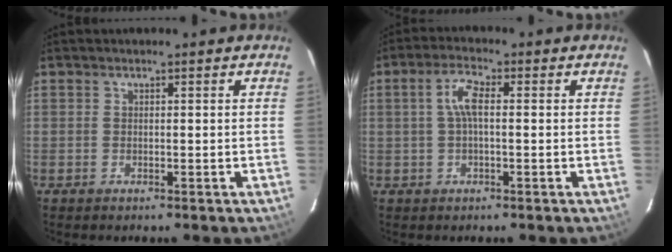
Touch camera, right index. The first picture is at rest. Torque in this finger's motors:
{"motor_torque": [0.22, -0.07, 0.51, 0.11]}